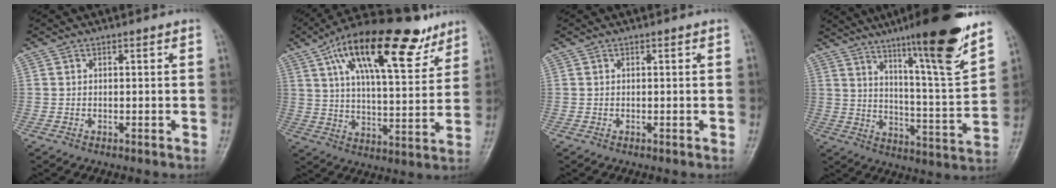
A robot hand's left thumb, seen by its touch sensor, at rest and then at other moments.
{"total": 22.1, "force": [13.0, 7.9, 16.0], "torque": [-0.235, -0.030, 0.214]}
{"total": 0.0}
{"total": 19.8, "force": [13.5, 1.6, 14.4], "torque": [-0.190, -0.075, 0.210]}